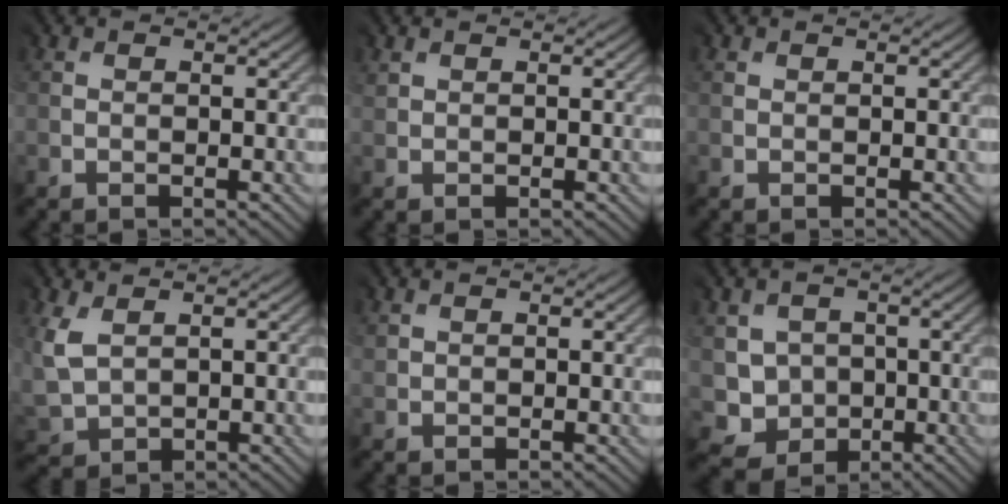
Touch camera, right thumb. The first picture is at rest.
{"total": 1.5, "force": [1.2, 0.9, 0.2], "torque": [-0.007, 0.001, 0.025]}
{"total": 0.5, "force": [0.4, 0.3, 0.0], "torque": [0.002, -0.002, 0.008]}
{"total": 4.6, "force": [2.3, 3.2, 2.4], "torque": [-0.099, -0.002, 0.052]}
{"total": 1.2, "force": [0.9, 0.8, 0.2], "torque": [-0.006, -0.001, 0.018]}
{"total": 3.6, "force": [0.0, 3.6, -0.1], "torque": [-0.017, -0.012, -0.007]}